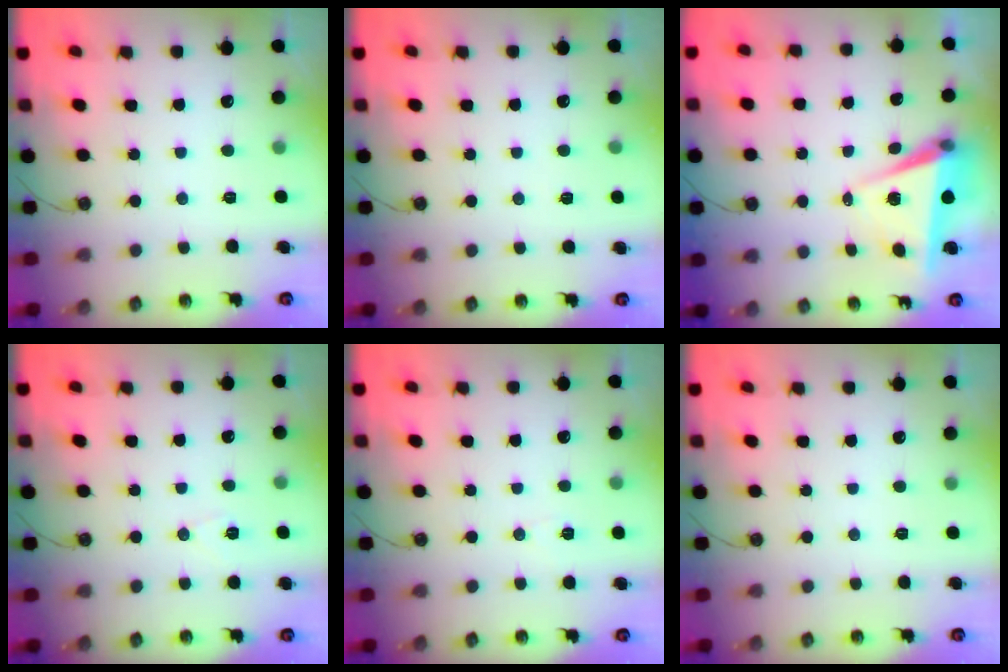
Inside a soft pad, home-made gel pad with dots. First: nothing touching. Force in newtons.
{"total": 2.8, "press": 2.2, "slide": 1.6}
{"total": 6.3, "press": 4.6, "slide": 4.3}
{"total": 5.3, "press": 4.2, "slide": 3.3}
{"total": 3.9, "press": 3.1, "slide": 2.3}
{"total": 0.0}